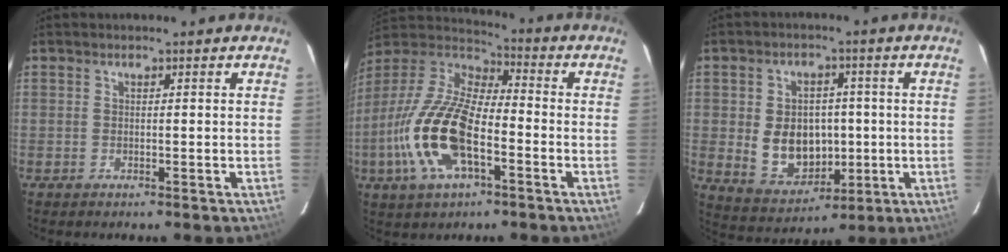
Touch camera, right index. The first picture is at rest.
{"total": 19.0, "force": [-6.5, 8.1, 15.9], "torque": [-0.338, -0.018, -0.131]}
{"total": 11.0, "force": [-0.8, 8.7, 6.7], "torque": [-0.146, 0.003, 0.011]}